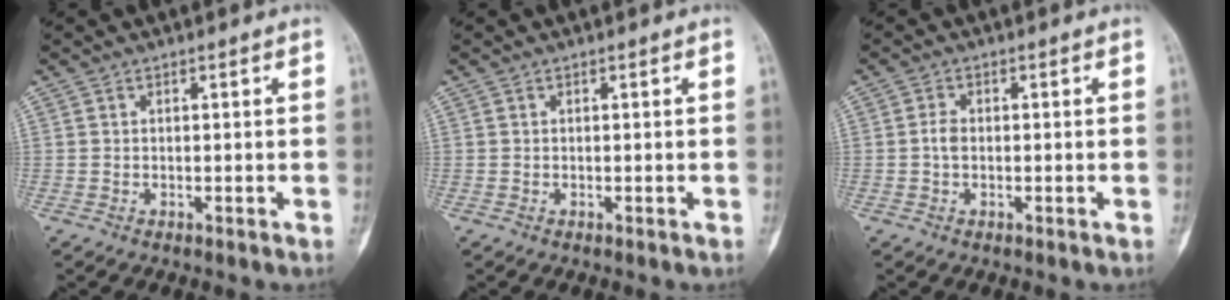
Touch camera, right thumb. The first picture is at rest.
{"total": 0.0}
{"total": 2.0, "force": [-0.2, 1.3, 1.5], "torque": [-0.028, 0.004, -0.006]}